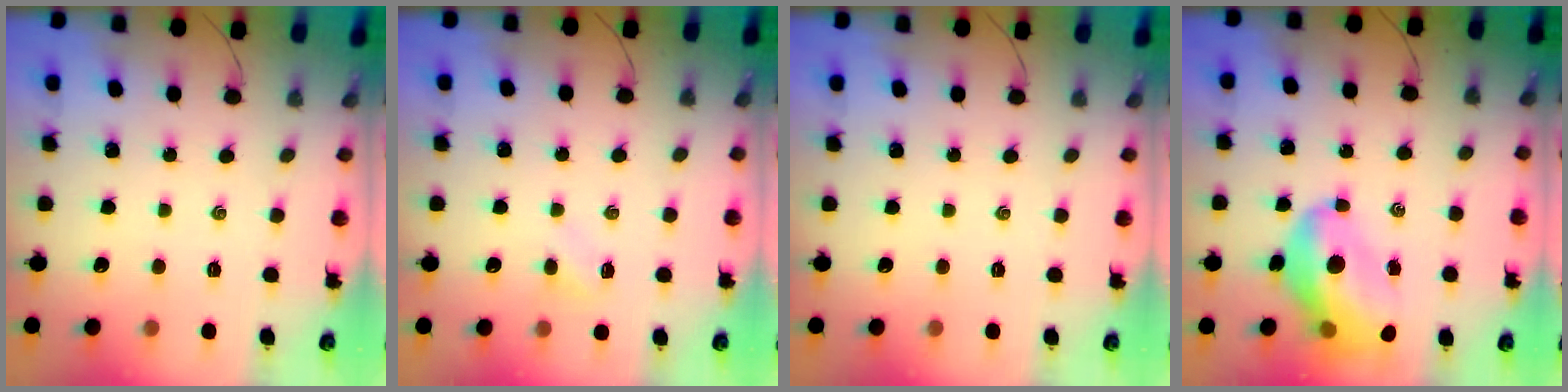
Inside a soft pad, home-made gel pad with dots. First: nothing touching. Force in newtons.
{"total": 2.6, "press": 2.5, "slide": 0.9}
{"total": 0.0}
{"total": 14.8, "press": 14.1, "slide": 4.4}